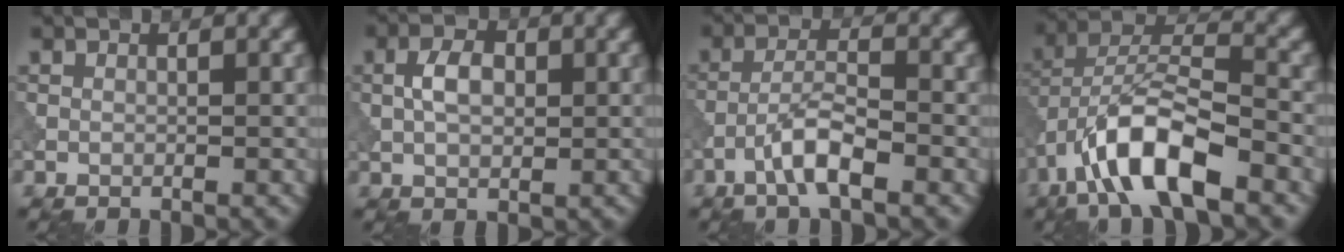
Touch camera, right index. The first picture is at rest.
{"total": 3.5, "force": [0.3, 2.2, 2.6], "torque": [-0.055, 0.005, 0.003]}
{"total": 3.9, "force": [-2.2, 0.8, 3.2], "torque": [-0.062, 0.011, -0.048]}
{"total": 9.6, "force": [-5.0, 3.3, 7.4], "torque": [-0.134, 0.015, -0.096]}